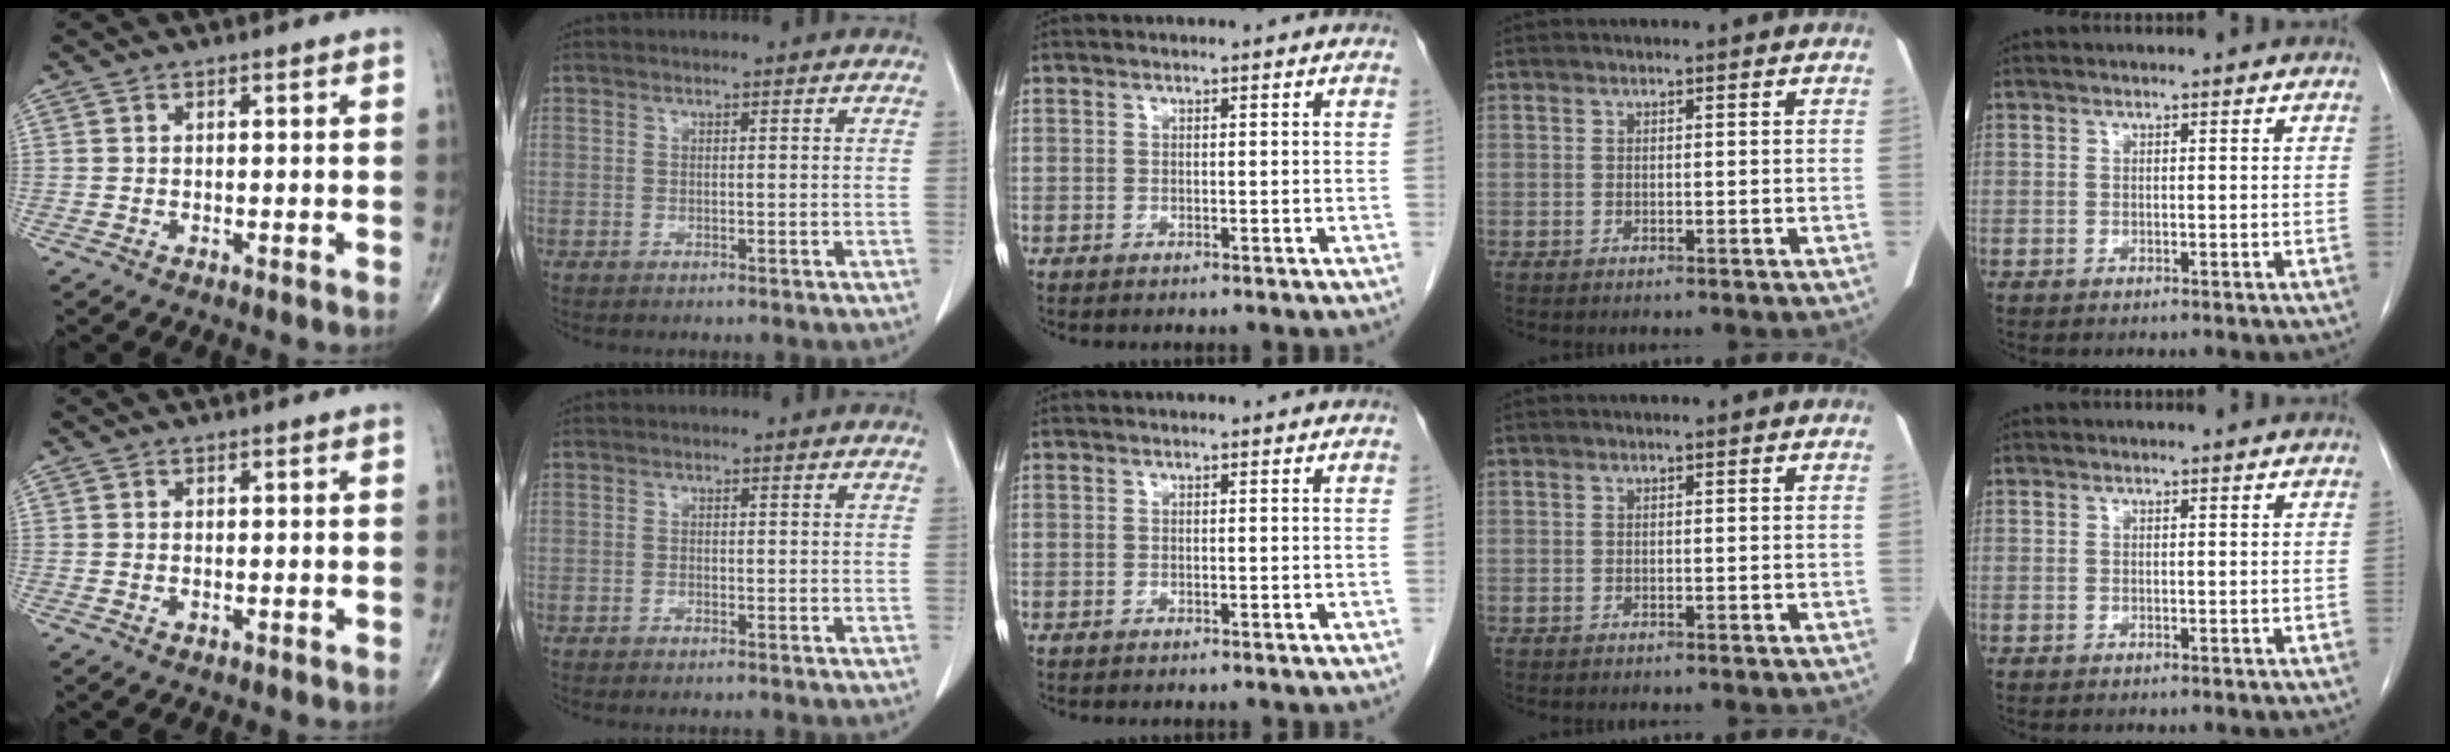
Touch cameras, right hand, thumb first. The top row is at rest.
{"thumb": {"total": 0.8, "force": [-0.2, 0.5, 0.6], "torque": [-0.012, 0.001, -0.001]}, "index": {"total": 0.7, "force": [-0.5, 0.2, 0.4], "torque": [-0.011, -0.002, -0.004]}}